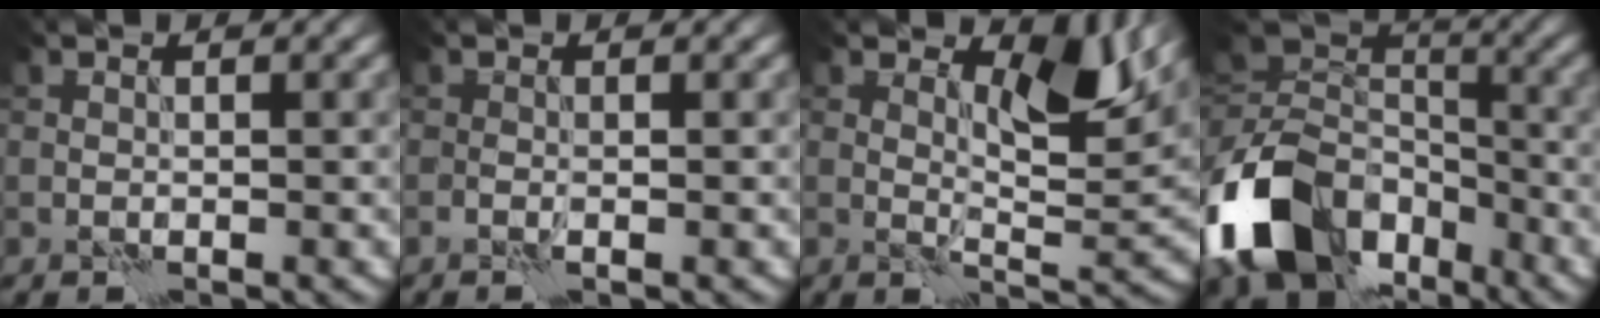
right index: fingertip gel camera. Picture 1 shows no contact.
{"total": 0.6, "force": [-0.2, 0.2, 0.5], "torque": [-0.012, -0.001, -0.005]}
{"total": 5.3, "force": [2.7, 1.9, 4.1], "torque": [-0.068, -0.008, 0.040]}
{"total": 14.6, "force": [-6.9, 10.1, 7.8], "torque": [-0.206, -0.016, -0.123]}